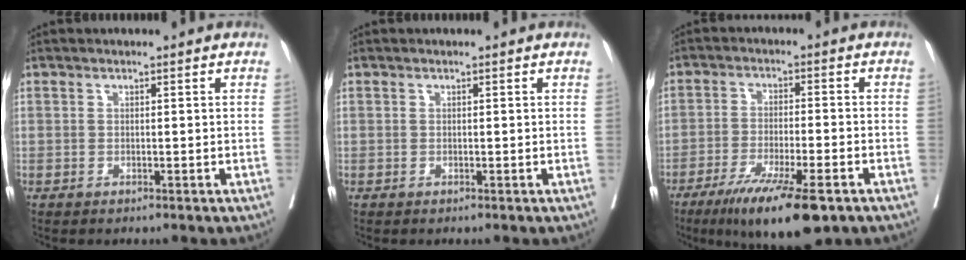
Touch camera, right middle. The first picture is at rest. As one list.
[{"total": 0.0}, {"total": 12.7, "force": [-8.0, 1.6, 9.7], "torque": [-0.157, -0.031, -0.127]}]